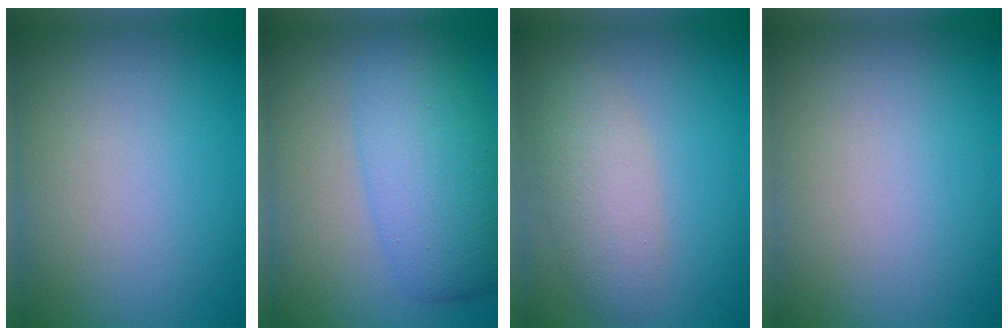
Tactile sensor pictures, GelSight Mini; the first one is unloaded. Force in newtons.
{"total": 6.6, "press": 6.6, "slide": 0.1}
{"total": 3.7, "press": 3.7, "slide": 0.0}
{"total": 0.0}